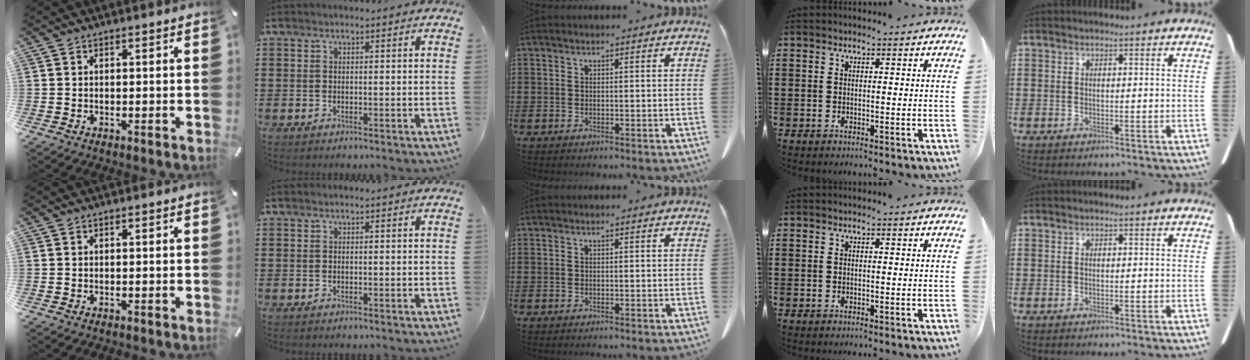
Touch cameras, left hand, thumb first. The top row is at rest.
{}